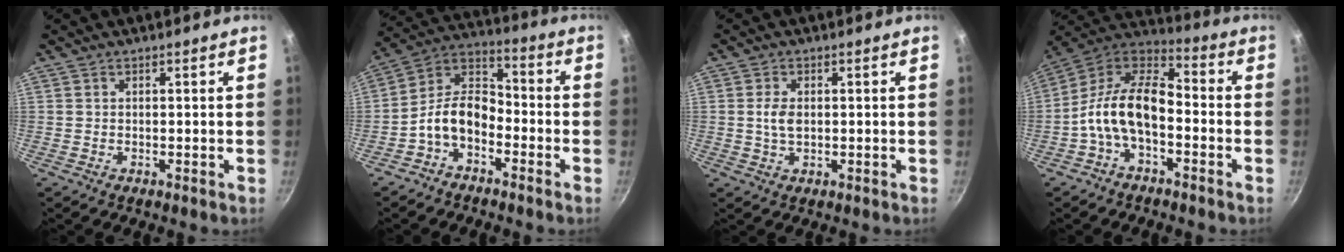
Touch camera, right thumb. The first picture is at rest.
{"total": 10.1, "force": [-4.3, 6.3, 6.6], "torque": [-0.109, 0.064, -0.101]}
{"total": 3.4, "force": [0.2, 2.0, 2.7], "torque": [-0.047, 0.001, 0.003]}
{"total": 14.1, "force": [-3.9, 7.8, 11.0], "torque": [-0.194, 0.058, -0.095]}